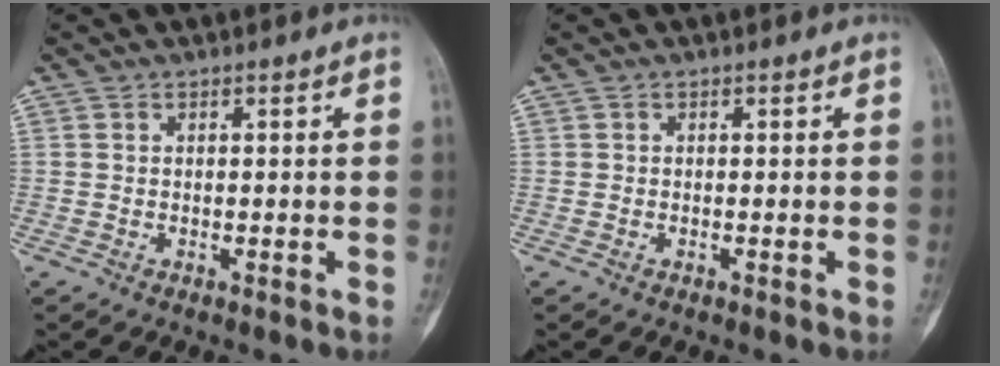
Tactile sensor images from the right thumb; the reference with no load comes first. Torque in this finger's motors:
{"motor_torque": [-0.16, 0.07, 0.05, -0.14, 0.04]}